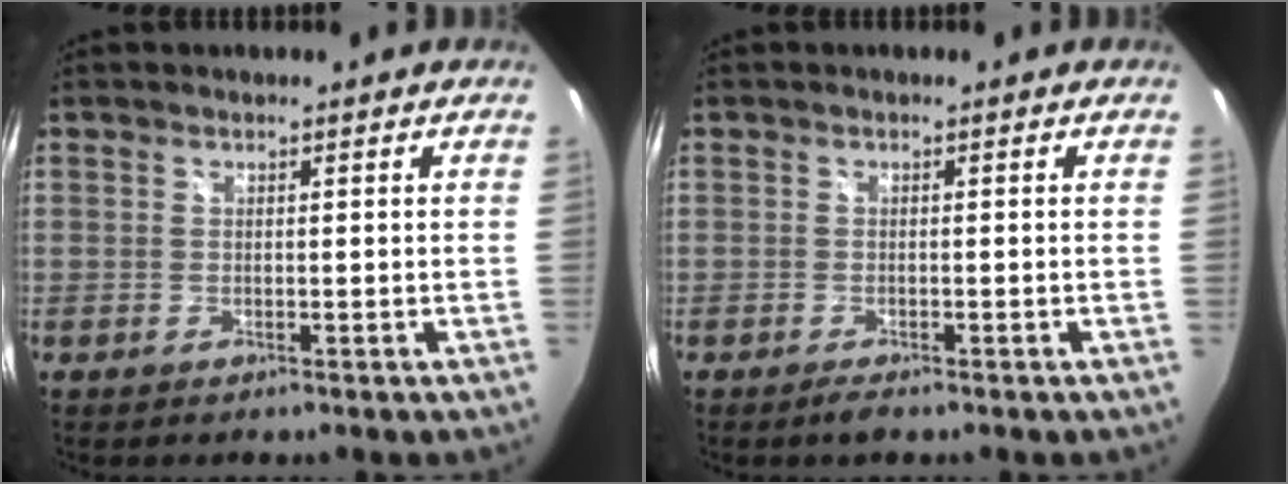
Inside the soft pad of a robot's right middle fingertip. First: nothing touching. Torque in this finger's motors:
{"motor_torque": [0.70, -0.65, 0.04, 0.07]}